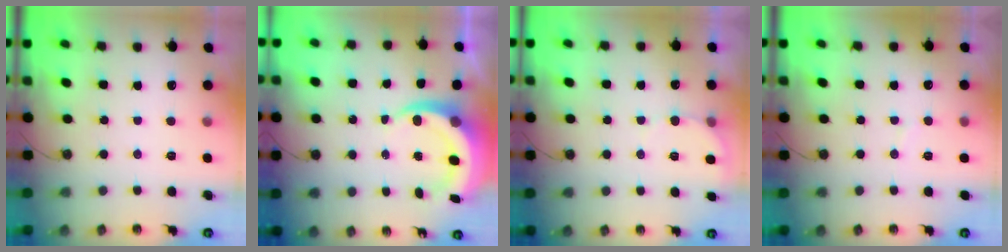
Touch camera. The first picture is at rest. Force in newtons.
{"total": 8.1, "press": 7.9, "slide": 1.5}
{"total": 5.2, "press": 5.1, "slide": 1.0}
{"total": 2.6, "press": 2.6, "slide": 0.3}